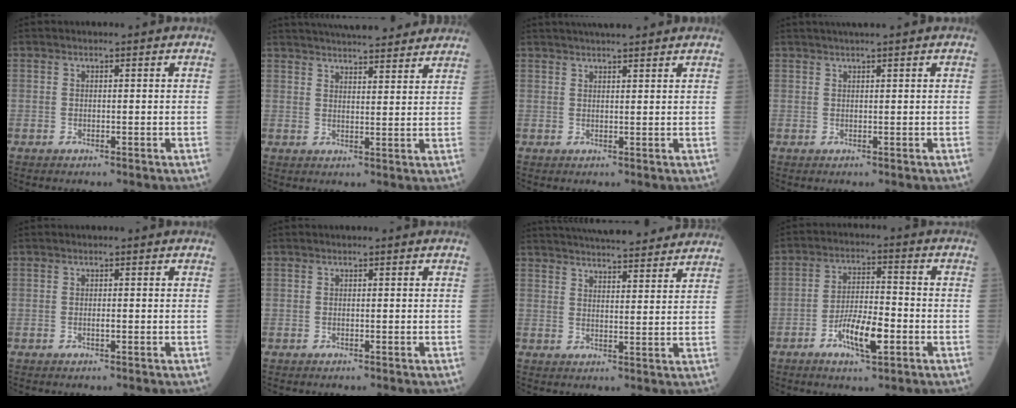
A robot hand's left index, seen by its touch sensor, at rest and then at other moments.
{"total": 17.6, "force": [15.9, 2.9, 6.9], "torque": [-0.103, 0.033, 0.214]}
{"total": 8.0, "force": [7.0, 0.8, 3.8], "torque": [-0.054, 0.030, 0.095]}
{"total": 2.9, "force": [2.4, -0.3, 1.6], "torque": [-0.015, 0.021, 0.040]}
{"total": 0.6, "force": [-0.2, 0.1, 0.5], "torque": [-0.011, -0.002, -0.005]}
{"total": 0.0}
{"total": 21.0, "force": [19.1, 3.2, 8.1], "torque": [-0.126, 0.026, 0.255]}
{"total": 7.8, "force": [-3.4, 2.0, 6.7], "torque": [-0.127, -0.003, -0.061]}